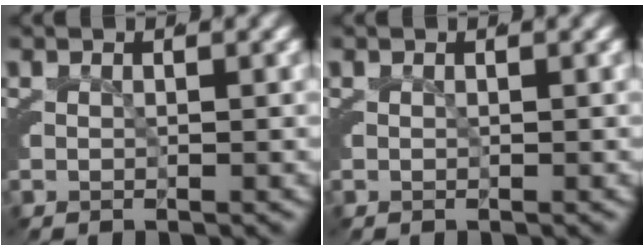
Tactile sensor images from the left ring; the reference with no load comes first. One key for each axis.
{"total": 0.0}